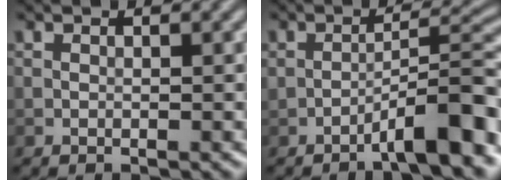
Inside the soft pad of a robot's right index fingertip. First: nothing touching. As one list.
[{"total": 6.0, "force": [-3.6, 0.8, 4.7], "torque": [-0.066, 0.025, -0.057]}]